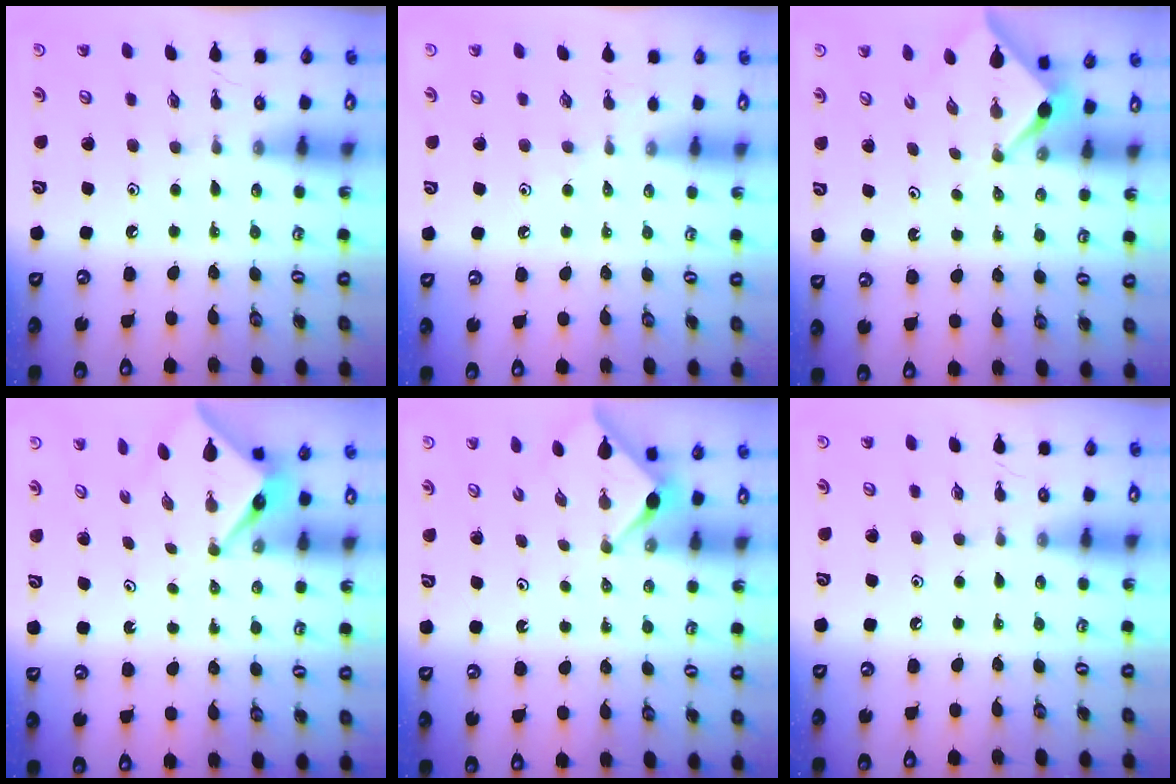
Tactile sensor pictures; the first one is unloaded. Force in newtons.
{"total": 2.3, "press": 2.3, "slide": 0.4}
{"total": 2.9, "press": 2.9, "slide": 0.2}
{"total": 4.0, "press": 4.0, "slide": 0.2}
{"total": 3.0, "press": 3.0, "slide": 0.4}
{"total": 0.0}